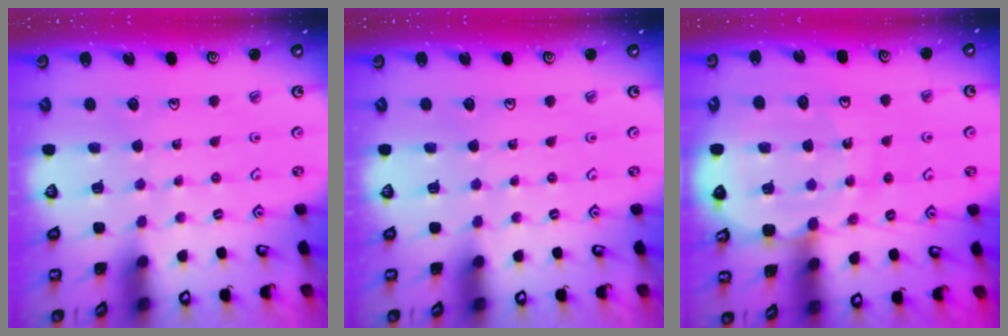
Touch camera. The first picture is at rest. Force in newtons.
{"total": 0.0}
{"total": 11.5, "press": 11.3, "slide": 2.3}